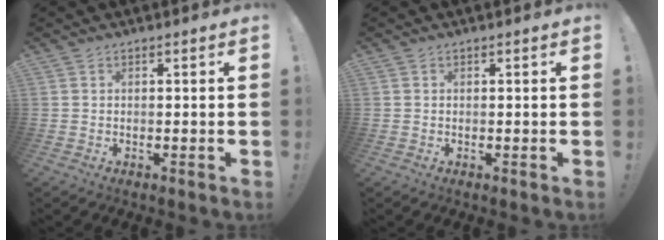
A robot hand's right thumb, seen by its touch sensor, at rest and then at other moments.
{"total": 0.0}